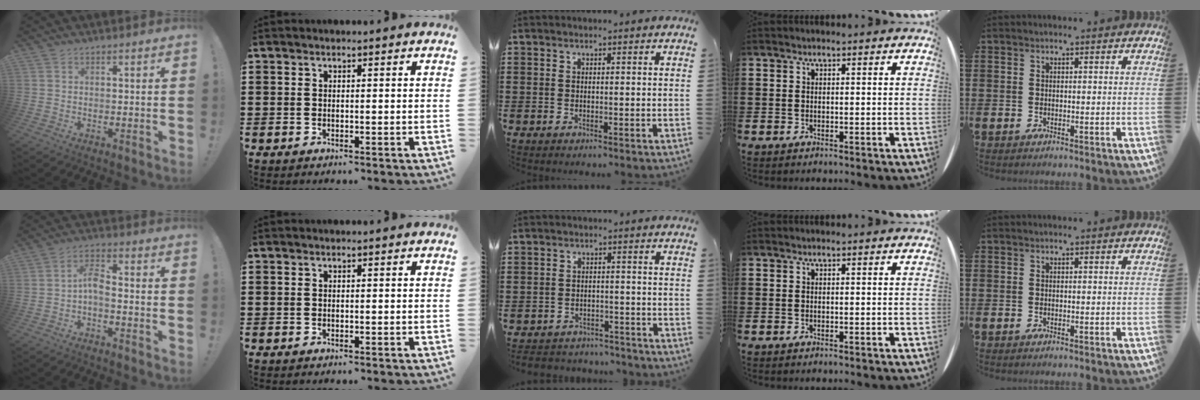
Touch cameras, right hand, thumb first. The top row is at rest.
{"thumb": {"total": 5.8, "force": [-2.0, 2.5, 4.9], "torque": [-0.101, 0.005, -0.036]}, "middle": {"total": 3.0, "force": [-2.9, 0.6, -0.4], "torque": [-0.003, -0.001, -0.065]}}